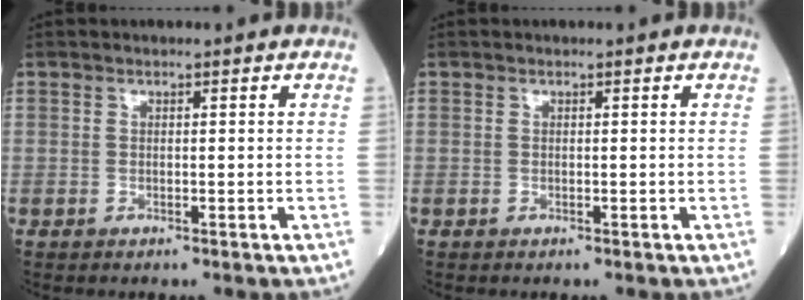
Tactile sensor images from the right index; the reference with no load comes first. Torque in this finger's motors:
{"motor_torque": [0.04, -0.01, 0.00, -0.01]}